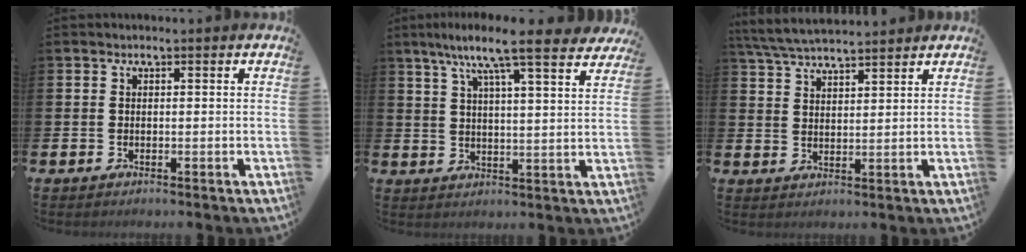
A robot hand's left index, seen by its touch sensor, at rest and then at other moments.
{"total": 9.5, "force": [8.1, 1.1, 4.8], "torque": [-0.092, -0.047, 0.134]}
{"total": 5.3, "force": [5.1, 0.4, 1.2], "torque": [-0.044, -0.022, 0.094]}